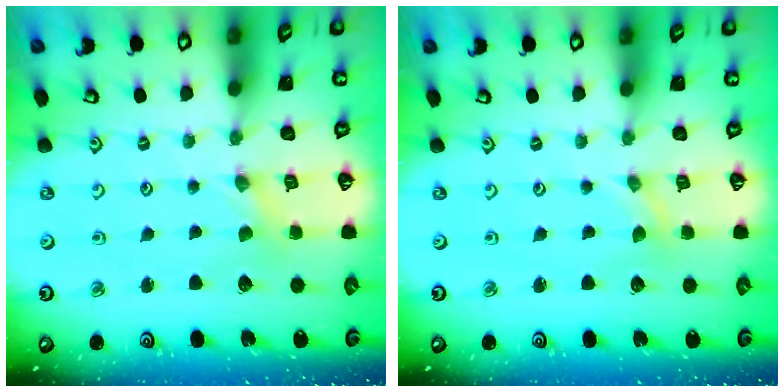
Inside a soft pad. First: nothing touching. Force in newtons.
{"total": 0.0}